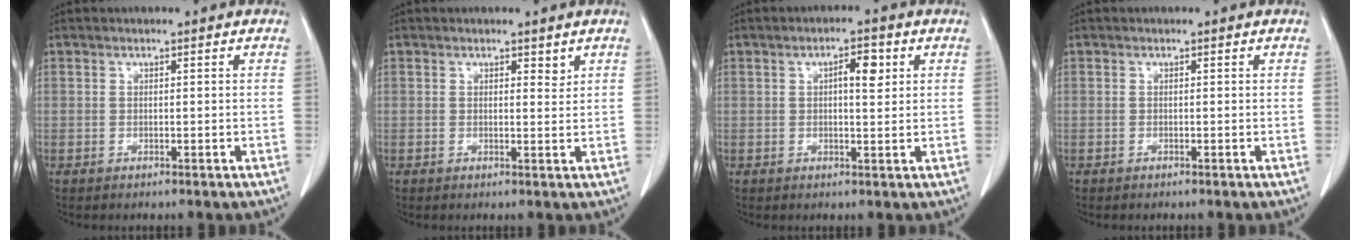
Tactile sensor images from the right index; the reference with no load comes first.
{"total": 1.4, "force": [1.1, 0.6, 0.6], "torque": [-0.006, -0.007, 0.015]}
{"total": 3.8, "force": [1.2, 1.1, 3.4], "torque": [-0.052, 0.004, 0.018]}
{"total": 0.0}